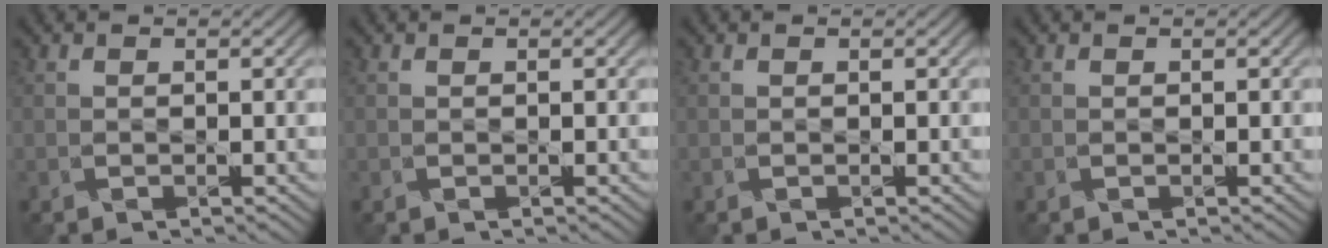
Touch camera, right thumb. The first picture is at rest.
{"total": 0.0}
{"total": 0.0}
{"total": 0.0}